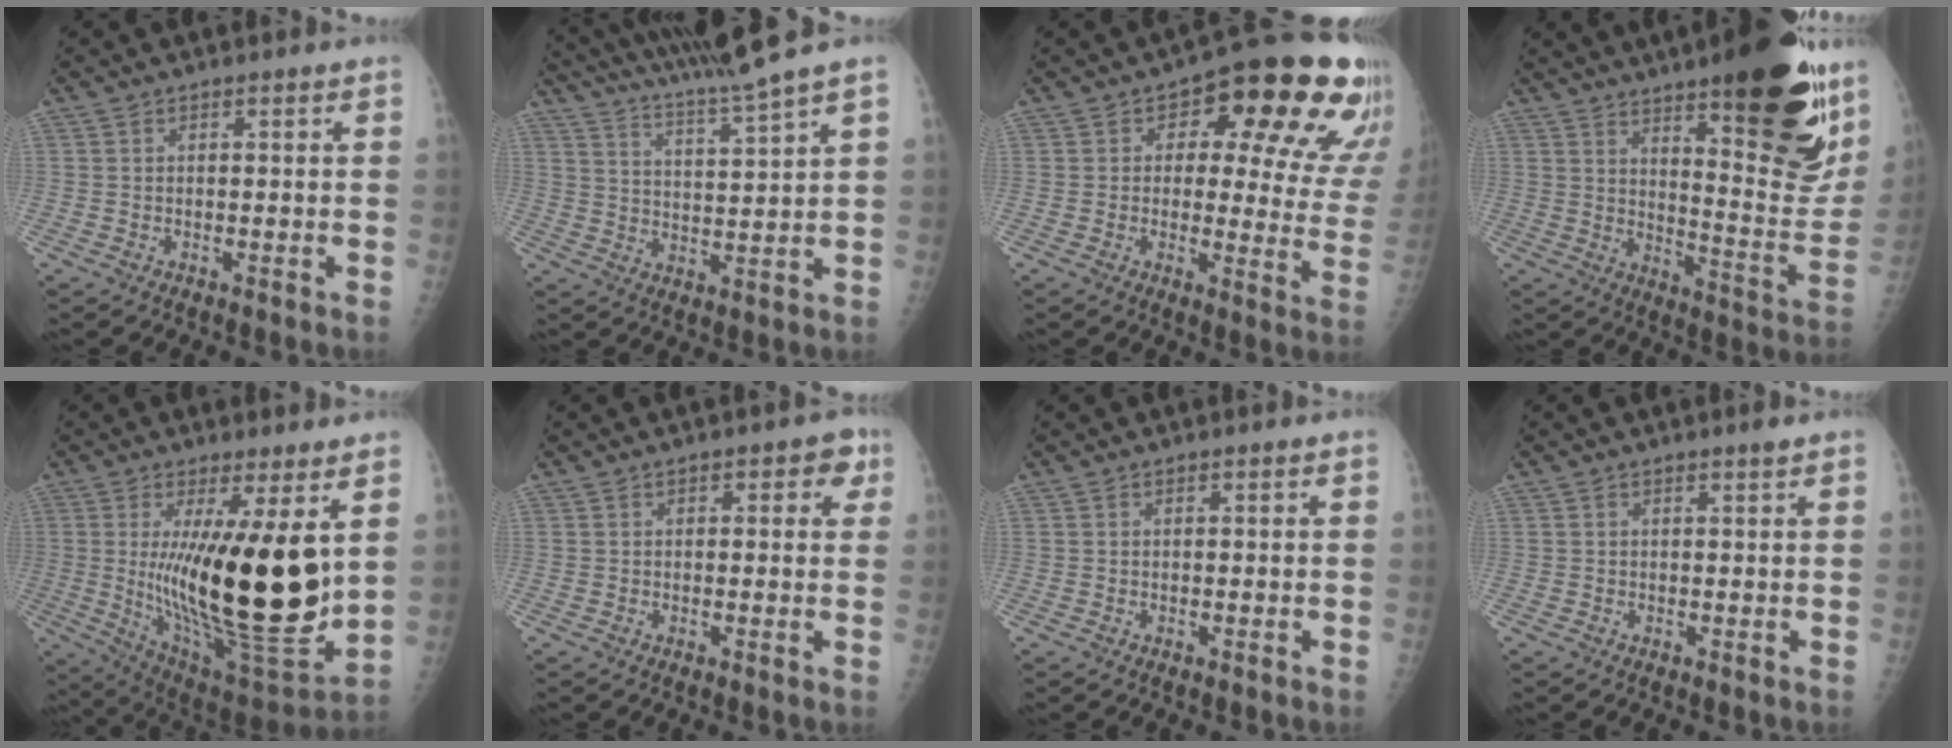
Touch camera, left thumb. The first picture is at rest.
{"total": 12.4, "force": [10.8, -2.4, 5.6], "torque": [-0.094, -0.064, 0.187]}
{"total": 21.1, "force": [9.6, 9.5, 16.2], "torque": [-0.152, -0.018, 0.114]}
{"total": 26.3, "force": [15.7, 6.6, 20.0], "torque": [-0.242, -0.081, 0.228]}
{"total": 23.5, "force": [3.2, 6.2, 22.5], "torque": [-0.367, -0.079, 0.070]}
{"total": 4.3, "force": [1.7, 2.1, 3.3], "torque": [-0.016, 0.001, 0.012]}
{"total": 0.0}
{"total": 0.9, "force": [0.6, -0.1, 0.6], "torque": [-0.012, -0.005, 0.012]}